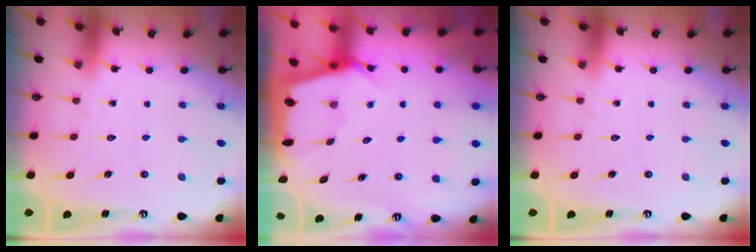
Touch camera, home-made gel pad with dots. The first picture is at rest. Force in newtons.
{"total": 2.4, "press": 2.4, "slide": 0.2}
{"total": 0.0}